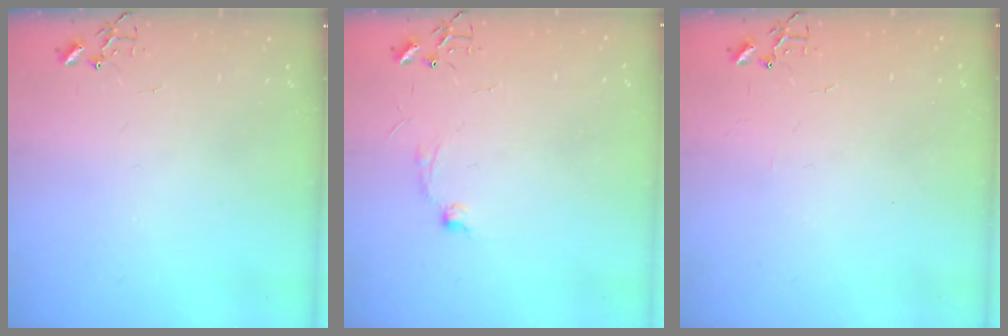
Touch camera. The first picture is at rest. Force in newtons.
{"total": 7.2, "press": 7.2, "slide": 0.8}
{"total": 1.8, "press": 1.8, "slide": 0.3}